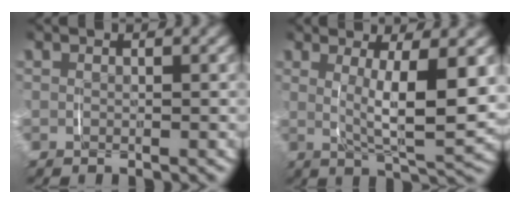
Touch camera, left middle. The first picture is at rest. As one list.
[{"total": 7.2, "force": [1.3, 1.9, 6.8], "torque": [-0.105, -0.013, 0.027]}]